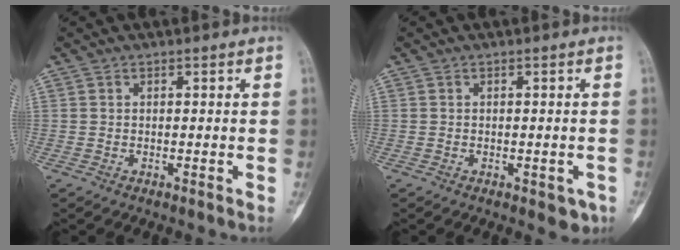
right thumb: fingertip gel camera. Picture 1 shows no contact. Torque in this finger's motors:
{"motor_torque": [0.79, 0.37, 0.27, -0.64, 0.11]}